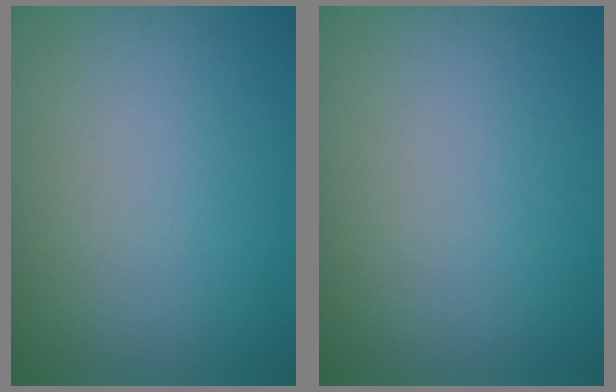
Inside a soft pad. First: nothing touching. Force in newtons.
{"total": 0.0}